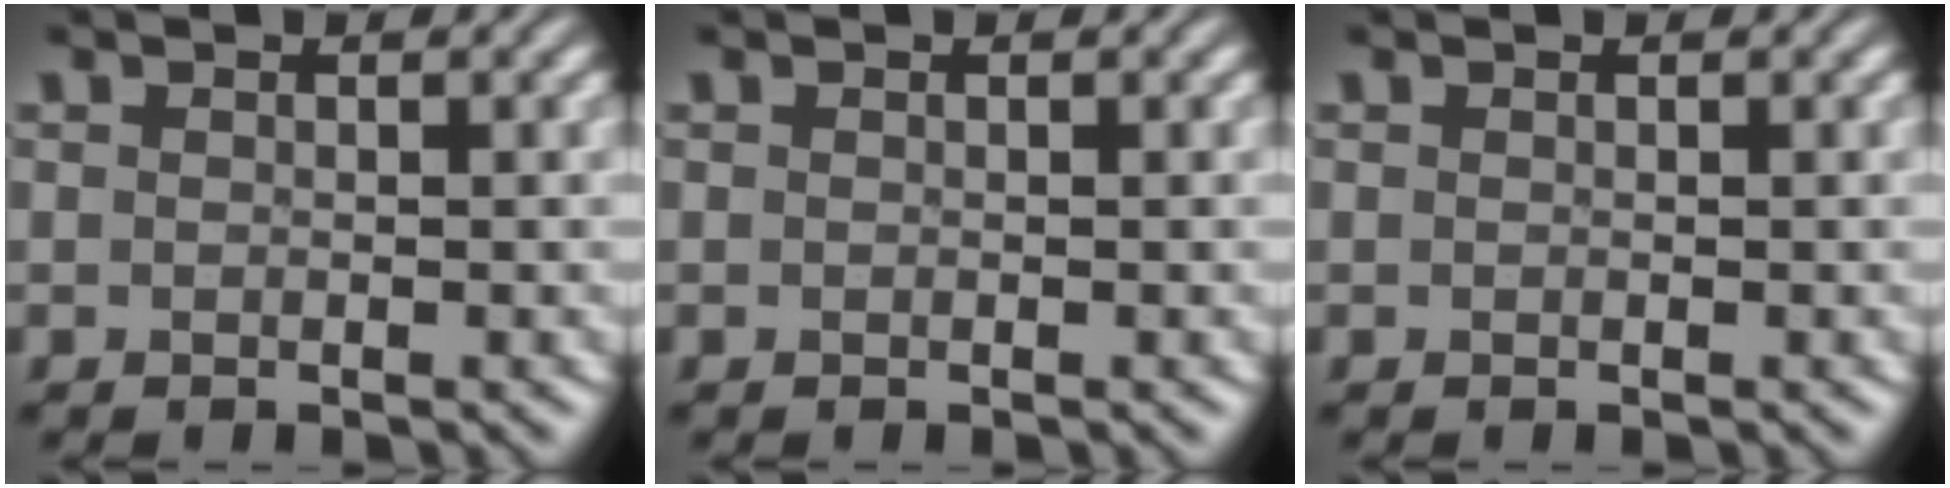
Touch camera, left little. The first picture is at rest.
{"total": 0.0}
{"total": 0.0}